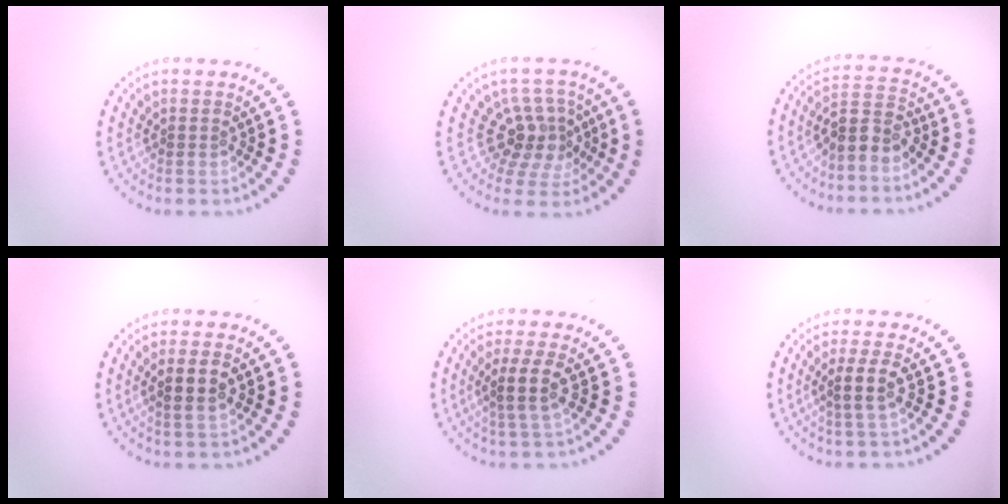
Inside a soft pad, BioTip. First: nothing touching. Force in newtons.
{"total": 3.8, "press": 2.8, "slide": 2.6}
{"total": 3.2, "press": 3.0, "slide": 1.3}
{"total": 2.4, "press": 2.3, "slide": 0.9}
{"total": 2.5, "press": 2.0, "slide": 1.6}
{"total": 2.3, "press": 1.9, "slide": 1.3}